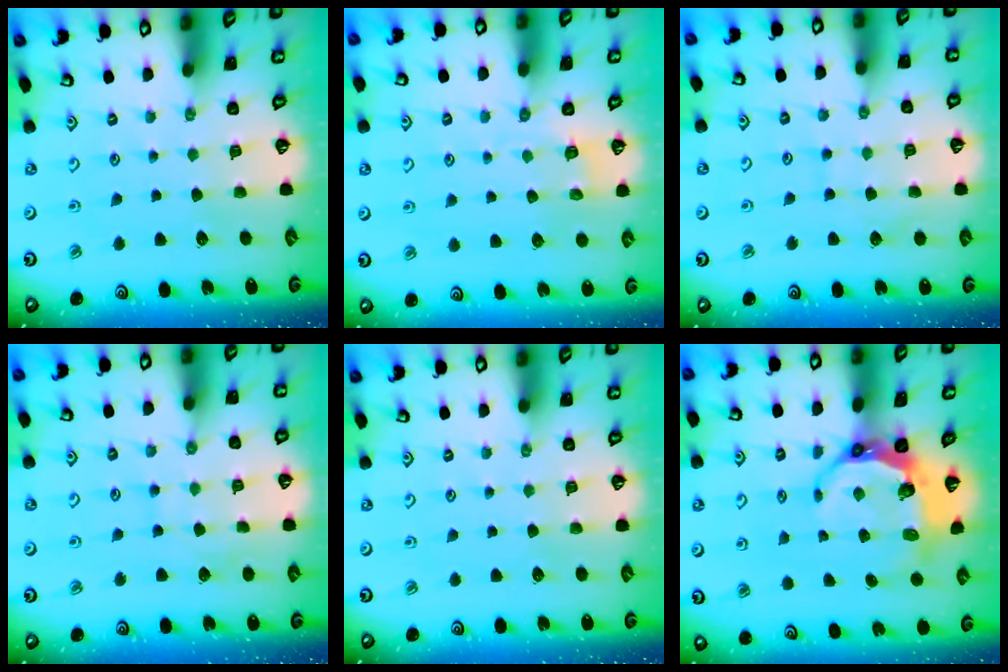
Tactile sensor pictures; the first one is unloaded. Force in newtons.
{"total": 2.1, "press": 1.0, "slide": 1.9}
{"total": 5.1, "press": 5.0, "slide": 0.5}
{"total": 5.0, "press": 4.9, "slide": 0.5}
{"total": 0.0}
{"total": 8.6, "press": 7.5, "slide": 4.2}